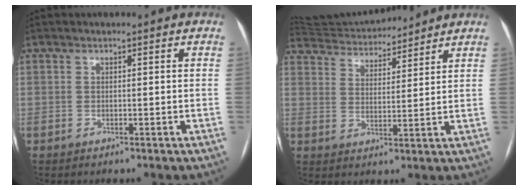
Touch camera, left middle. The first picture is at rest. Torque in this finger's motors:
{"motor_torque": [-0.07, -0.33, -0.10, -0.03]}